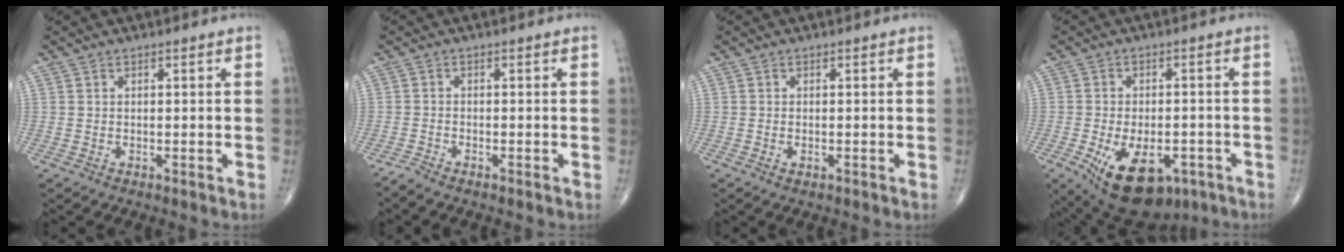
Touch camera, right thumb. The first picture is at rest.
{"total": 1.6, "force": [-1.5, 0.0, 0.6], "torque": [-0.023, -0.001, -0.034]}
{"total": 1.0, "force": [-0.4, 0.5, 0.8], "torque": [-0.015, 0.000, -0.006]}
{"total": 15.2, "force": [-6.8, 8.4, 10.7], "torque": [-0.172, 0.006, -0.088]}